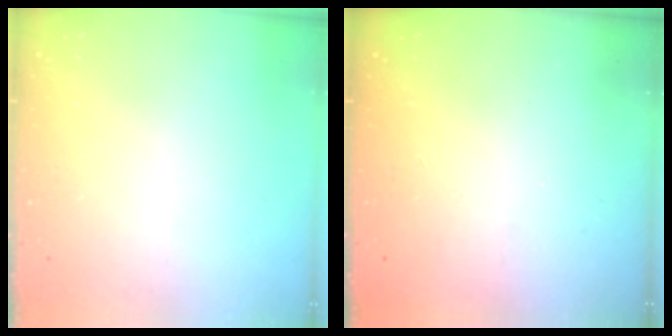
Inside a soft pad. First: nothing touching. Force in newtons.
{"total": 2.3, "press": 2.1, "slide": 0.8}